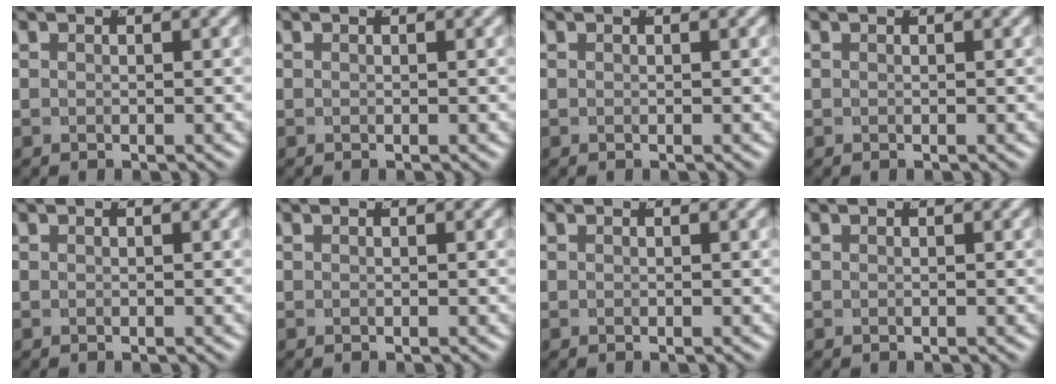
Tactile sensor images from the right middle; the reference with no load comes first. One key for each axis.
{"total": 0.0}
{"total": 0.0}
{"total": 0.0}
{"total": 0.0}
{"total": 0.0}
{"total": 0.0}
{"total": 0.0}